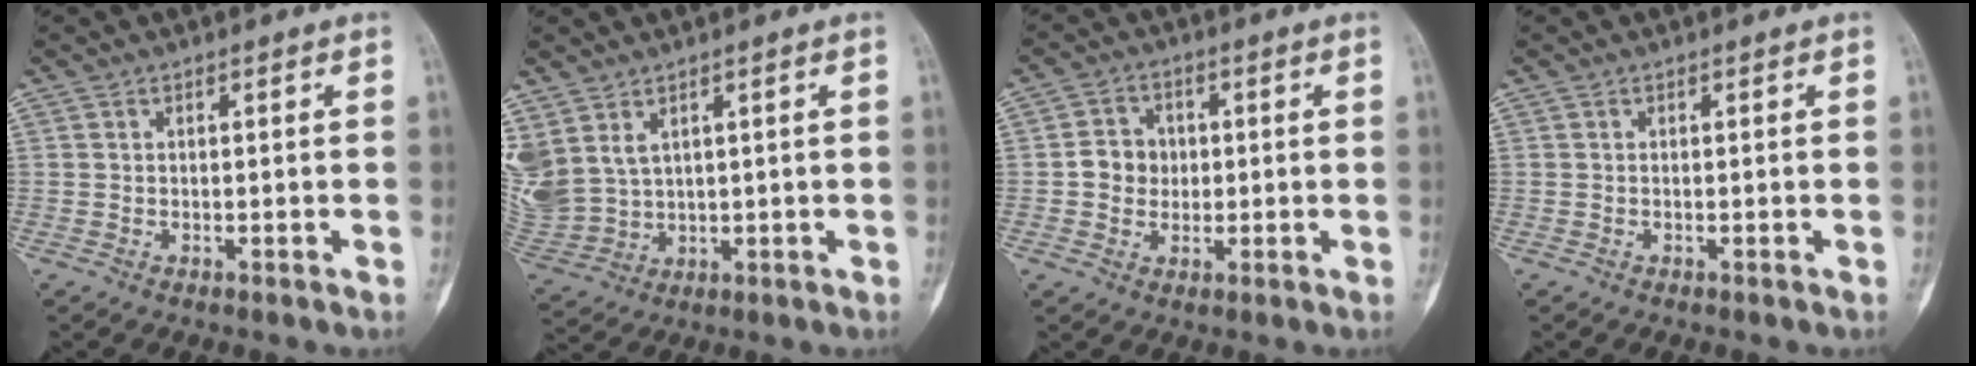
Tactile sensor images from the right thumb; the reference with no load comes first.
{"total": 11.5, "force": [4.8, 8.1, 6.7], "torque": [-0.174, -0.006, 0.120]}
{"total": 5.7, "force": [0.1, 5.1, 2.5], "torque": [-0.016, 0.008, -0.005]}
{"total": 0.0}